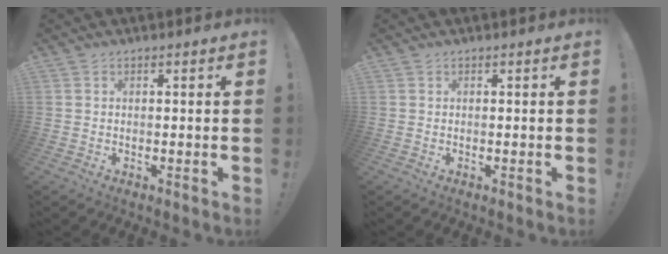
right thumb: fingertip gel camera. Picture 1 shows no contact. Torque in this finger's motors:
{"motor_torque": [0.00, 0.00, 0.04, -0.07, 0.00]}